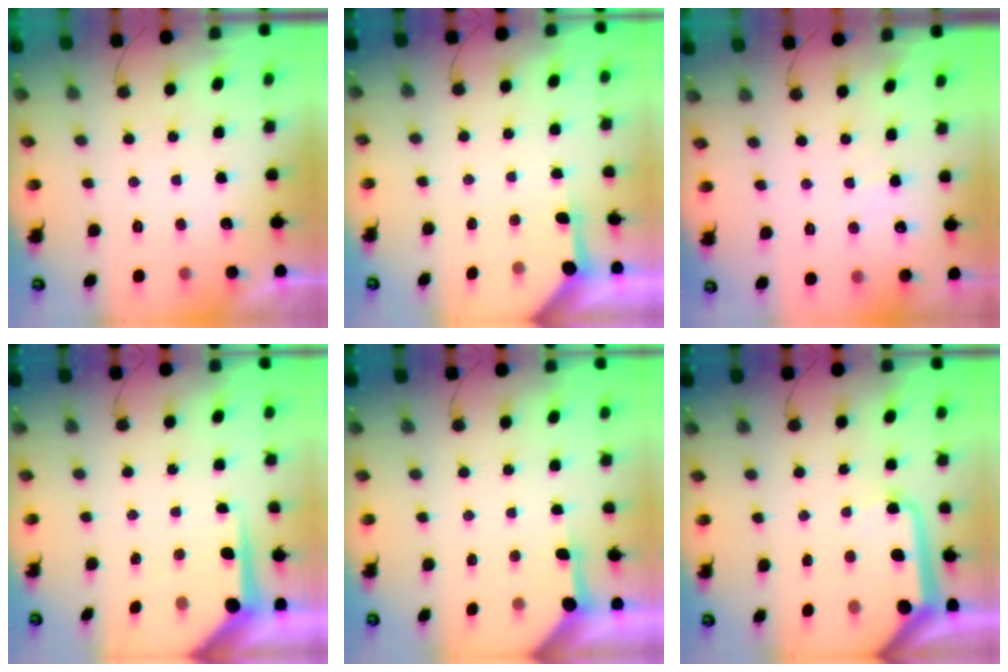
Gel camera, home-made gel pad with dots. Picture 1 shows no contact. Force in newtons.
{"total": 3.2, "press": 3.2, "slide": 0.3}
{"total": 4.2, "press": 4.2, "slide": 0.7}
{"total": 7.1, "press": 7.0, "slide": 0.8}
{"total": 3.2, "press": 3.2, "slide": 0.4}
{"total": 12.2, "press": 12.2, "slide": 1.4}